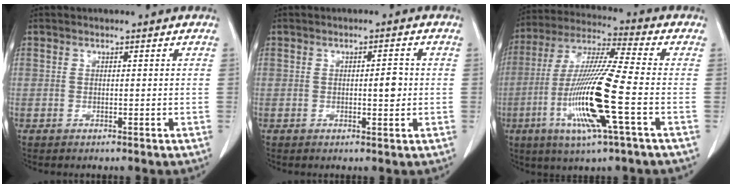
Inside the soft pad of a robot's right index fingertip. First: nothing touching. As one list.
[{"total": 2.6, "force": [-0.1, 0.7, 2.5], "torque": [-0.036, 0.002, 0.000]}, {"total": 16.1, "force": [-4.6, 0.0, 15.4], "torque": [-0.321, -0.017, -0.092]}]